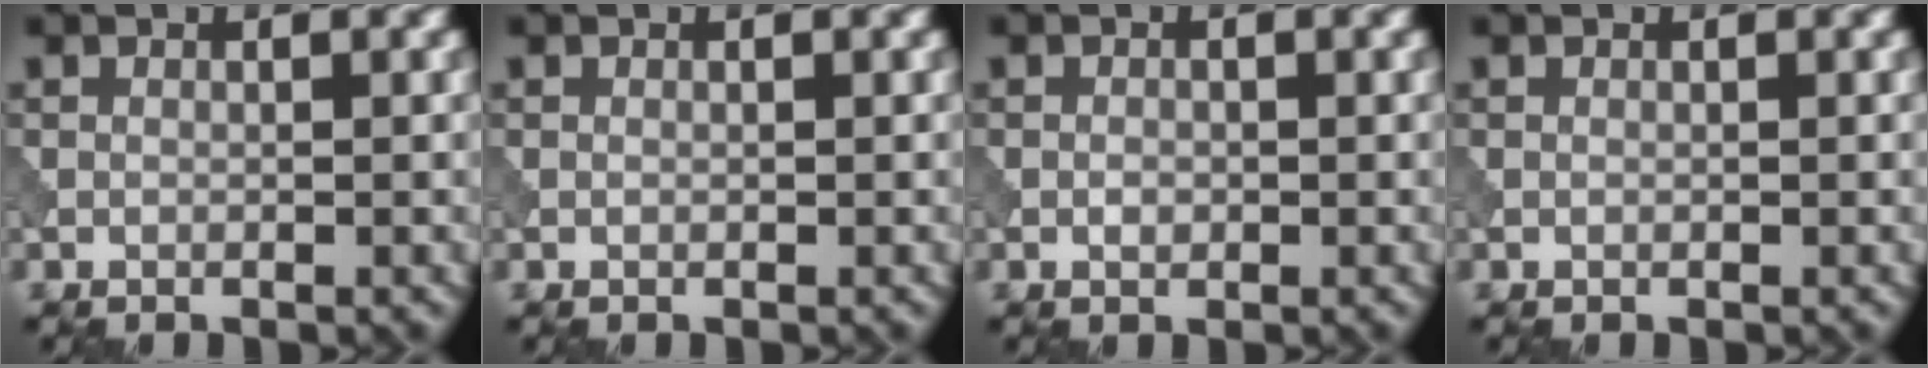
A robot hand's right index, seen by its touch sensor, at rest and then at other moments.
{"total": 0.0}
{"total": 0.8, "force": [-0.2, 0.5, 0.5], "torque": [-0.008, 0.000, -0.005]}
{"total": 0.0}